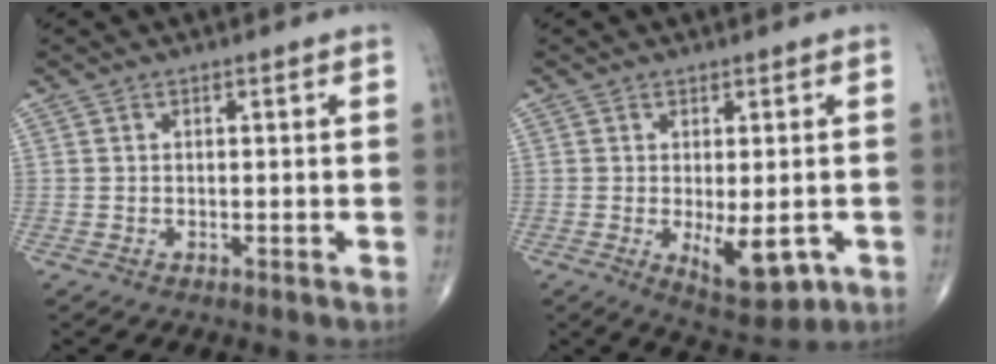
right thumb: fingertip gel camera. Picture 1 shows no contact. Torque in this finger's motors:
{"motor_torque": [1.12, 0.96, -0.13, -0.20, 0.19]}